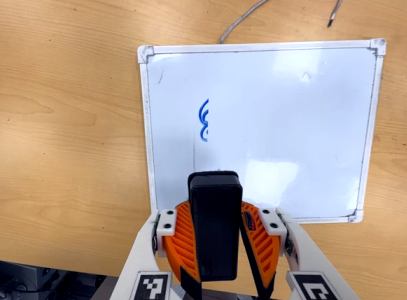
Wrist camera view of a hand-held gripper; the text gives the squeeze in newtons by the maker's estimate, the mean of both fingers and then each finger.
{"total": 10.4, "left": 10.2, "right": 10.6}